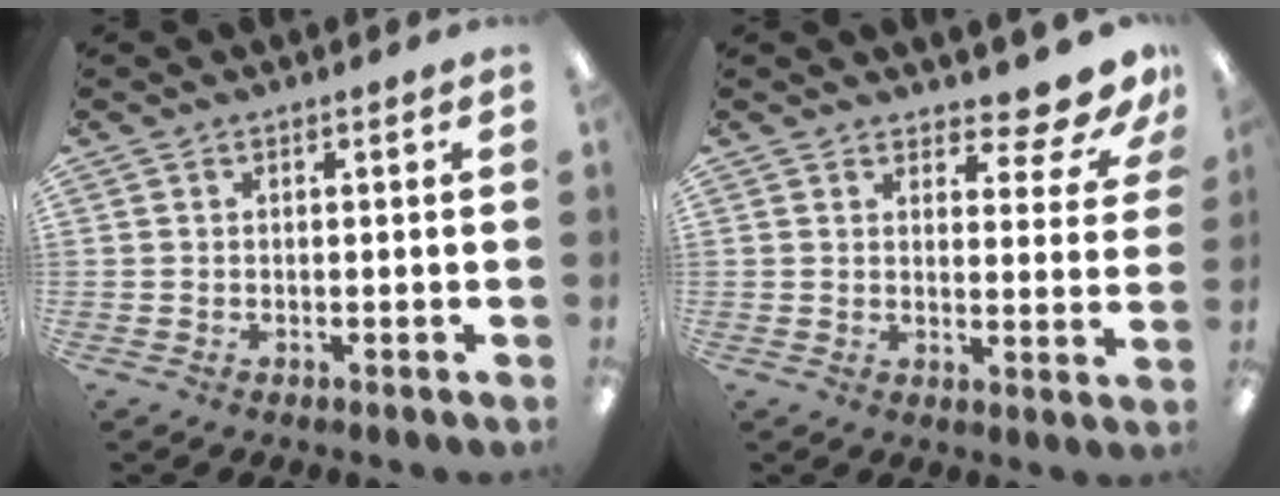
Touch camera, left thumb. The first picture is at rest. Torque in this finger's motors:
{"motor_torque": [0.04, 0.16, -0.01, 0.12, 0.04]}